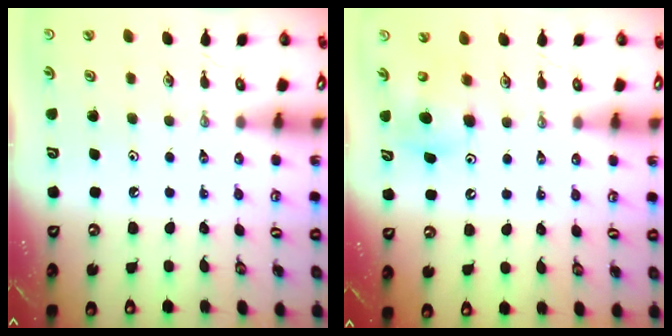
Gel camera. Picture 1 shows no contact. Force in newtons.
{"total": 6.4, "press": 6.3, "slide": 1.3}